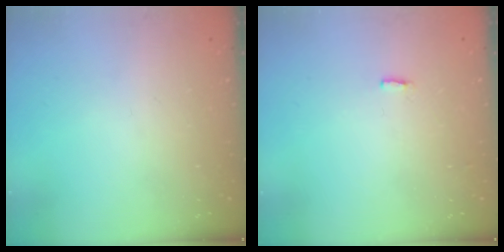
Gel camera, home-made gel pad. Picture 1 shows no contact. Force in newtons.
{"total": 3.0, "press": 2.9, "slide": 0.5}